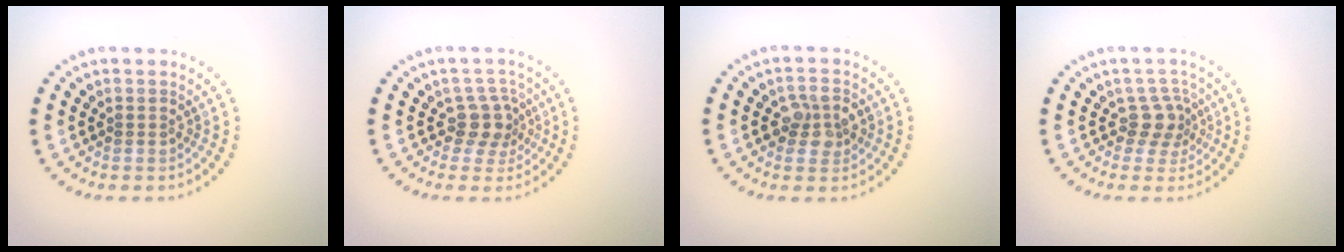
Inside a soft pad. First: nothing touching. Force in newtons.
{"total": 2.7, "press": 2.1, "slide": 1.7}
{"total": 2.5, "press": 2.5, "slide": 0.2}
{"total": 2.4, "press": 1.8, "slide": 1.6}